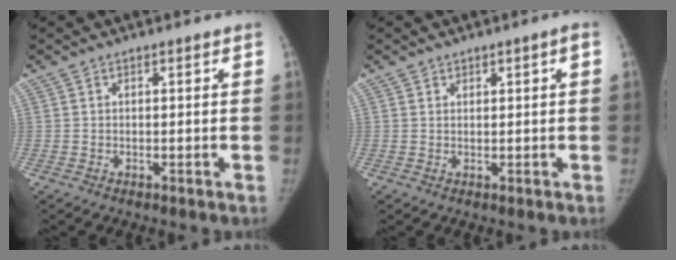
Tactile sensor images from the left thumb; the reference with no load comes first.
{"total": 1.4, "force": [0.6, 0.8, 1.0], "torque": [-0.006, 0.000, 0.007]}